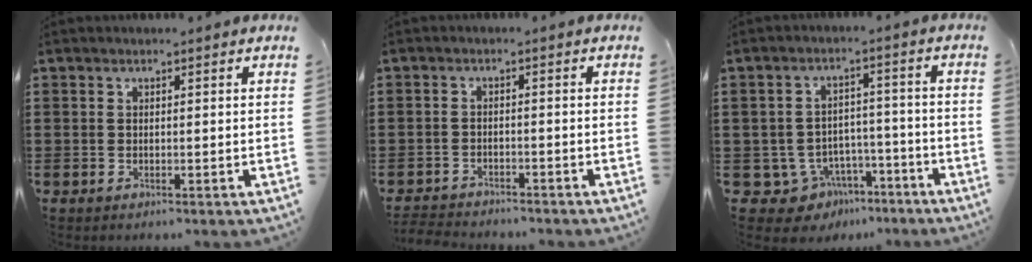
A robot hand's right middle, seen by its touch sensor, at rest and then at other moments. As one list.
[{"total": 2.8, "force": [-2.8, 0.2, 0.0], "torque": [-0.007, -0.003, -0.059]}, {"total": 6.2, "force": [-4.6, 3.8, 1.6], "torque": [-0.046, 0.020, -0.088]}]